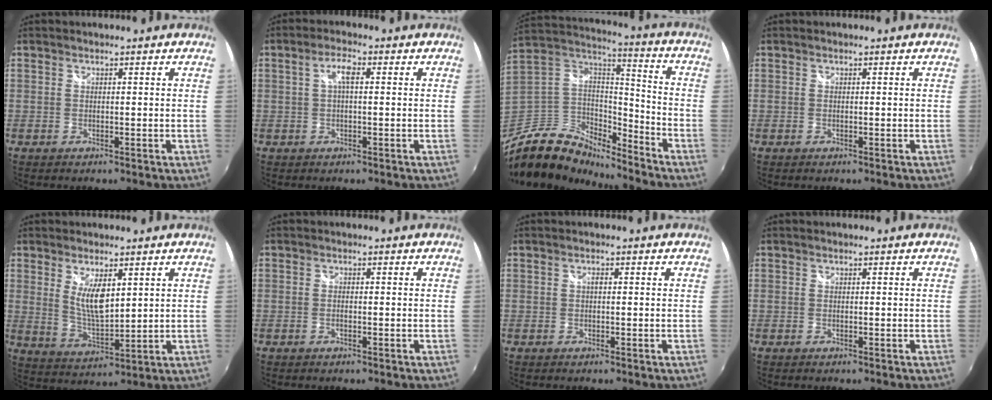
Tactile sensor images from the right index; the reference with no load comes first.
{"total": 3.2, "force": [0.5, 0.9, 3.0], "torque": [-0.058, 0.010, 0.010]}
{"total": 15.9, "force": [-12.3, 7.5, 6.7], "torque": [-0.161, 0.017, -0.228]}
{"total": 0.0}
{"total": 7.6, "force": [2.8, 2.9, 6.5], "torque": [-0.112, -0.014, 0.060]}
{"total": 0.9, "force": [-0.3, 0.4, 0.8], "torque": [-0.017, 0.000, -0.008]}
{"total": 0.6, "force": [0.0, 0.3, 0.5], "torque": [-0.010, 0.004, 0.000]}
{"total": 0.0}